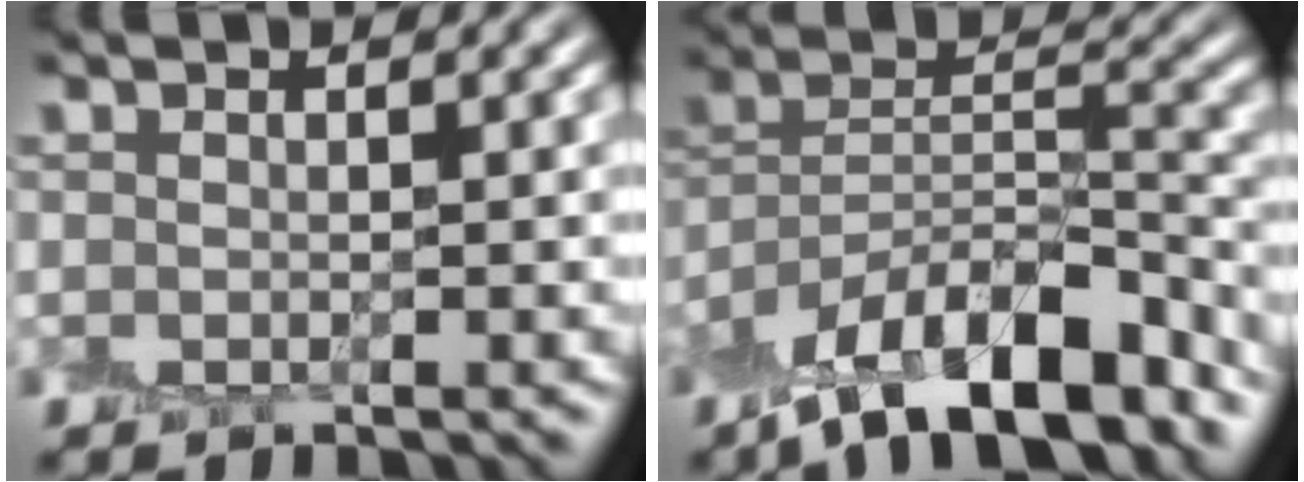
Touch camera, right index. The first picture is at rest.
{"total": 12.0, "force": [-8.7, 4.0, 7.3], "torque": [-0.109, 0.019, -0.164]}